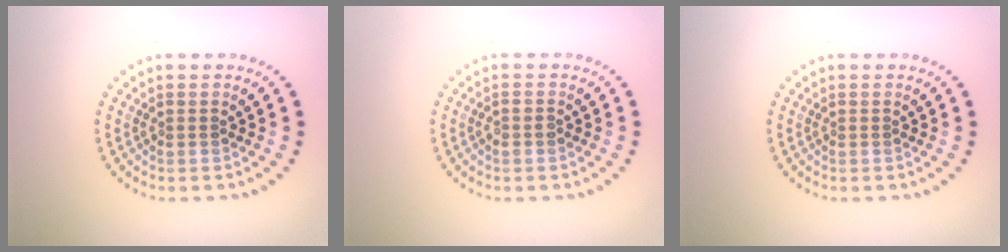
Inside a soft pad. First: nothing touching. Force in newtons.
{"total": 0.9, "press": 0.8, "slide": 0.5}
{"total": 0.0}